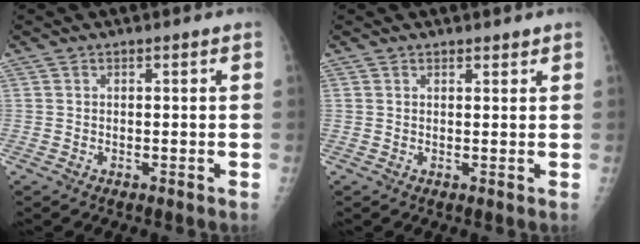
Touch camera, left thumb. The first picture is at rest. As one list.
[{"total": 1.2, "force": [1.1, 0.4, 0.3], "torque": [0.002, -0.007, 0.015]}]